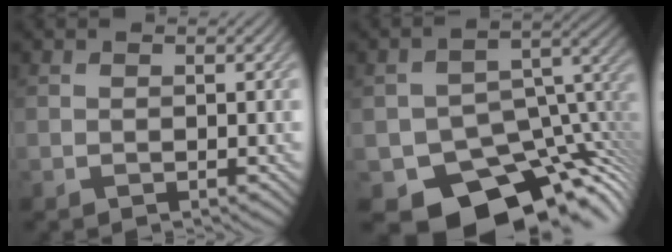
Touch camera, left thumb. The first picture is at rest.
{"total": 13.8, "force": [-8.7, 7.6, 7.5], "torque": [-0.107, -0.040, -0.119]}